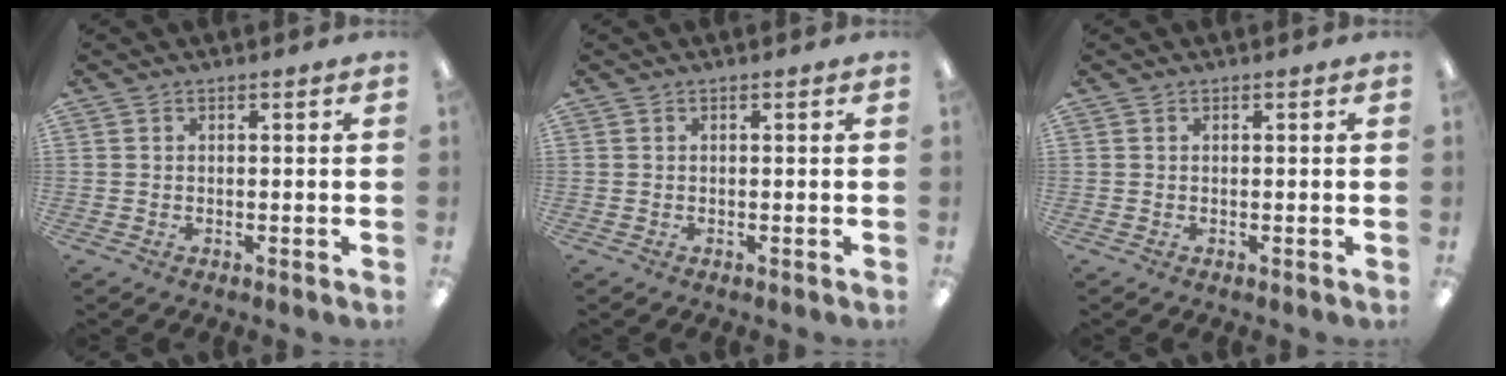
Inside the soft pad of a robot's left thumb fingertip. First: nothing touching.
{"total": 0.0}
{"total": 0.0}